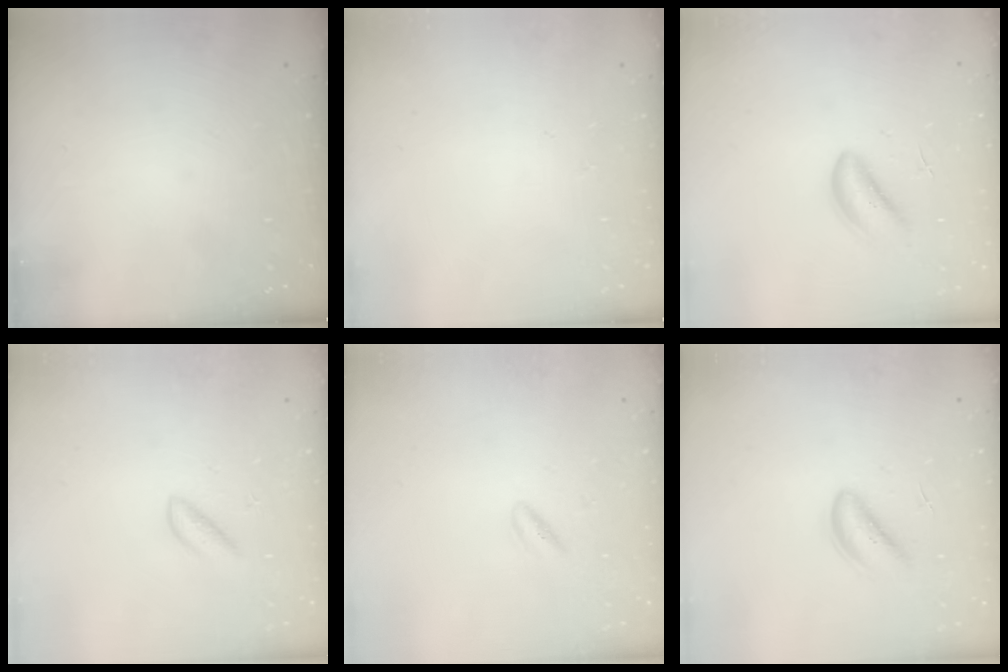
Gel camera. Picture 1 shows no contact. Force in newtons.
{"total": 0.0}
{"total": 3.1, "press": 3.0, "slide": 0.5}
{"total": 2.9, "press": 2.9, "slide": 0.3}
{"total": 1.9, "press": 1.6, "slide": 1.0}
{"total": 2.7, "press": 2.7, "slide": 0.3}